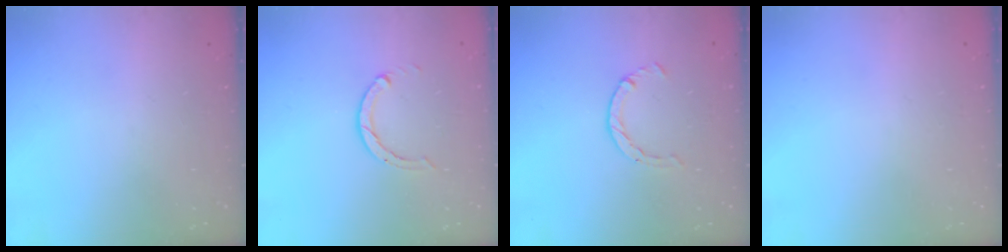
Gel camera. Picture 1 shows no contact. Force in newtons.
{"total": 3.2, "press": 3.1, "slide": 0.4}
{"total": 2.1, "press": 2.1, "slide": 0.3}
{"total": 2.6, "press": 2.6, "slide": 0.2}